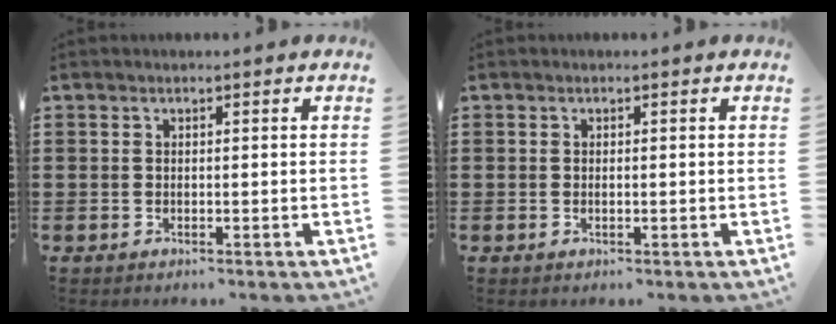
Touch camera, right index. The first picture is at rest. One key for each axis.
{"total": 0.5, "fx": 0.0, "fy": 0.1, "fz": 0.5, "tx": -0.011, "ty": -0.003, "tz": 0.000}